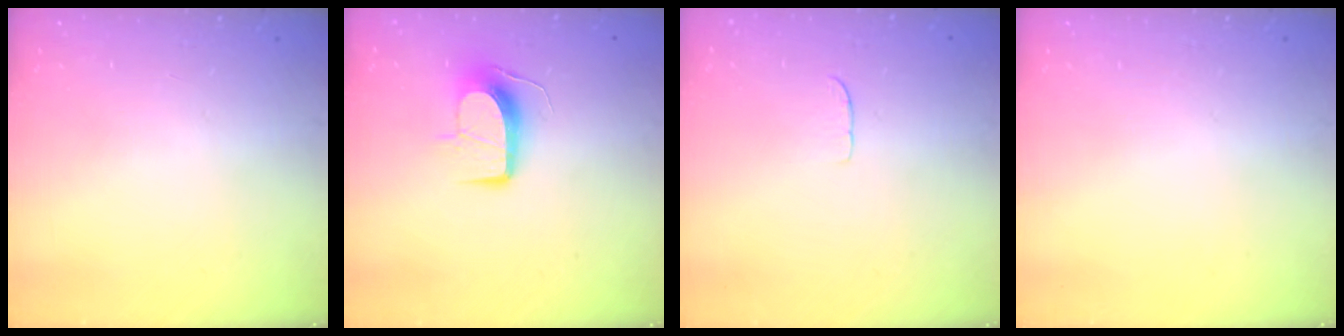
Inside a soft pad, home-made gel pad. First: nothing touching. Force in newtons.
{"total": 10.2, "press": 10.2, "slide": 0.0}
{"total": 3.1, "press": 3.1, "slide": 0.2}
{"total": 0.0}